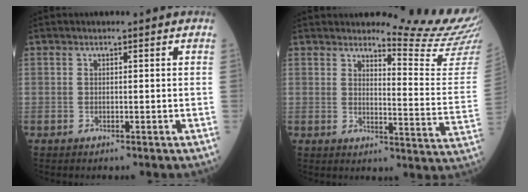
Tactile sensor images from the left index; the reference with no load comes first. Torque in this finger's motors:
{"motor_torque": [-0.34, -0.95, 0.03, -0.05]}